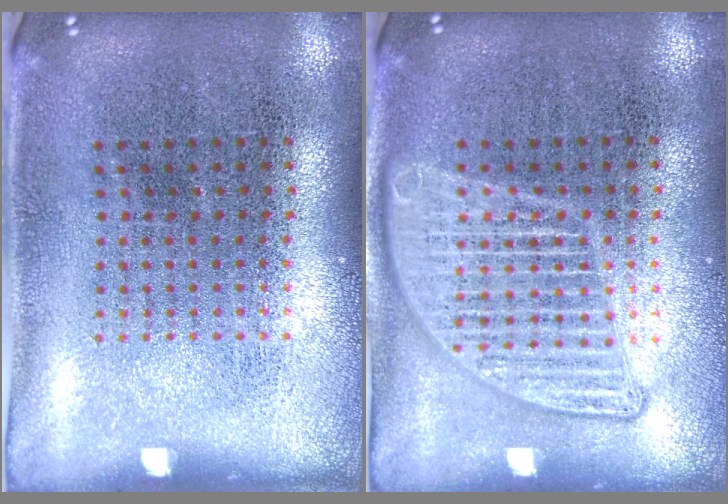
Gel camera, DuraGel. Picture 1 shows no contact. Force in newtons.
{"total": 2.8, "press": 2.8, "slide": 0.3}